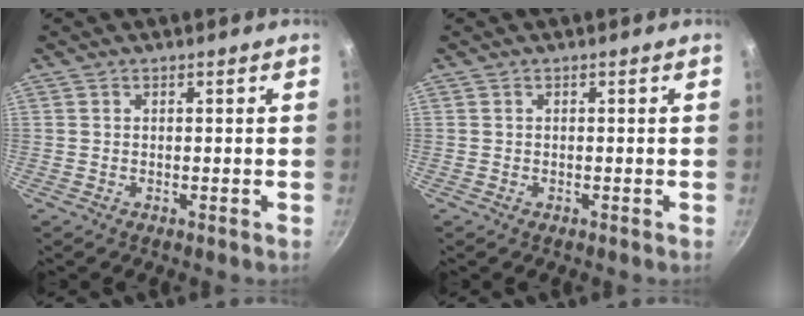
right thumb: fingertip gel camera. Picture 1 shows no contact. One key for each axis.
{"total": 0.0}